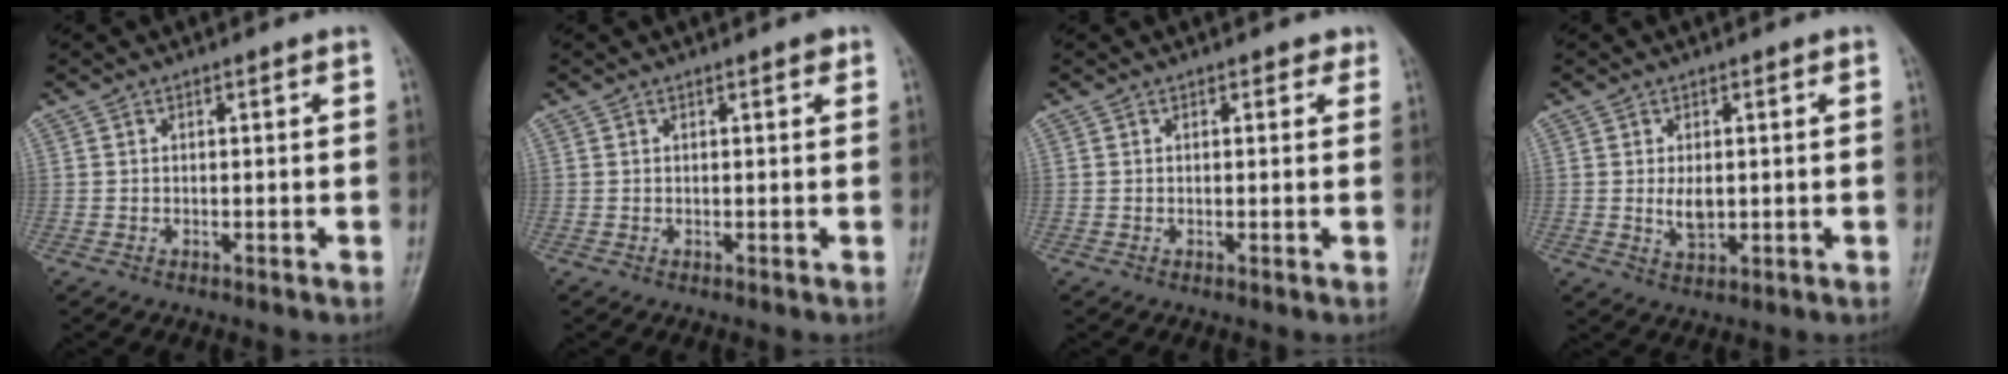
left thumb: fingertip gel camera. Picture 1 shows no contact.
{"total": 1.0, "force": [0.6, 0.4, 0.7], "torque": [-0.008, -0.001, 0.005]}
{"total": 1.3, "force": [0.9, 0.9, 0.5], "torque": [0.008, -0.003, 0.004]}
{"total": 3.4, "force": [0.2, 2.1, 2.7], "torque": [-0.044, -0.008, 0.008]}